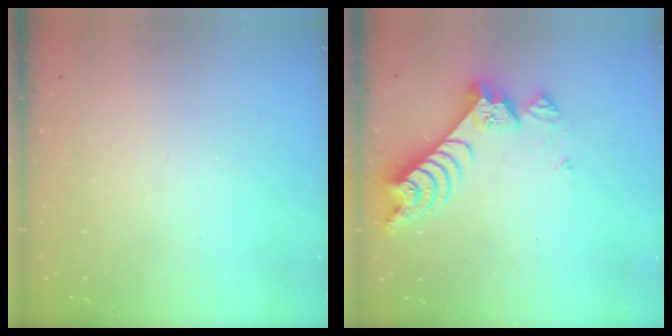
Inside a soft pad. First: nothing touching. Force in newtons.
{"total": 8.4, "press": 8.3, "slide": 0.9}